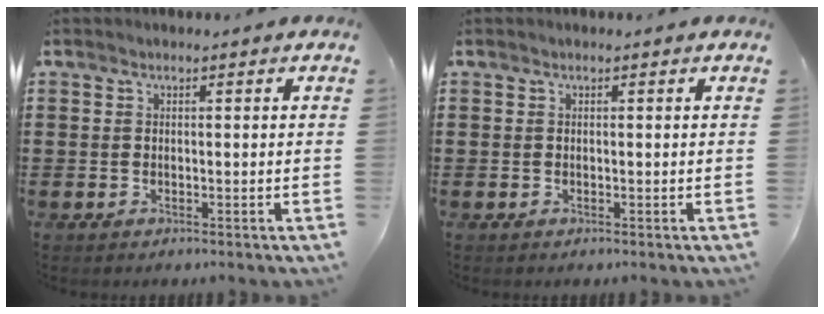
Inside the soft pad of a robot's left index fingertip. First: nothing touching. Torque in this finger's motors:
{"motor_torque": [-0.04, -0.03, 0.00, 0.00]}